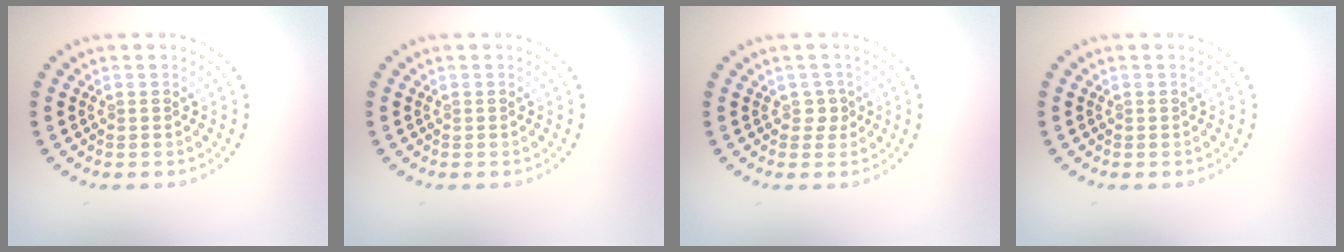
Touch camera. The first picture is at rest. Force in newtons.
{"total": 0.0}
{"total": 1.1, "press": 0.9, "slide": 0.6}
{"total": 0.0}